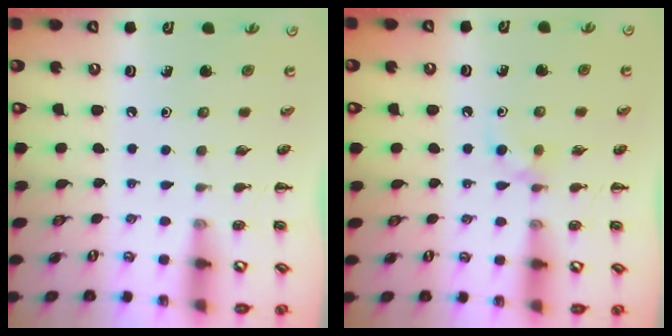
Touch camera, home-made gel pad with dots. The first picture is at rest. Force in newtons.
{"total": 4.2, "press": 4.0, "slide": 1.3}